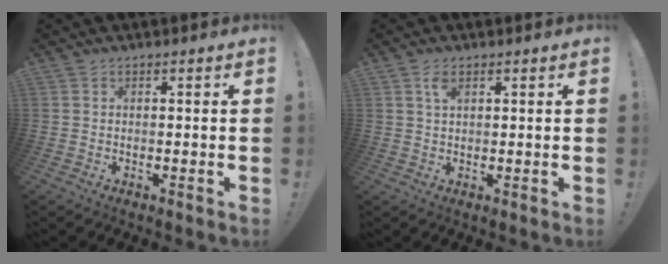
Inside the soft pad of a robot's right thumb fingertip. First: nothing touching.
{"total": 3.3, "force": [1.6, 1.6, 2.4], "torque": [-0.028, -0.007, 0.024]}